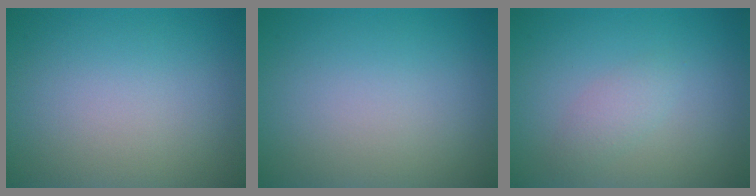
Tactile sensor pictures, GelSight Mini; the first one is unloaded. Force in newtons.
{"total": 0.0}
{"total": 1.5, "press": 1.5, "slide": 0.1}